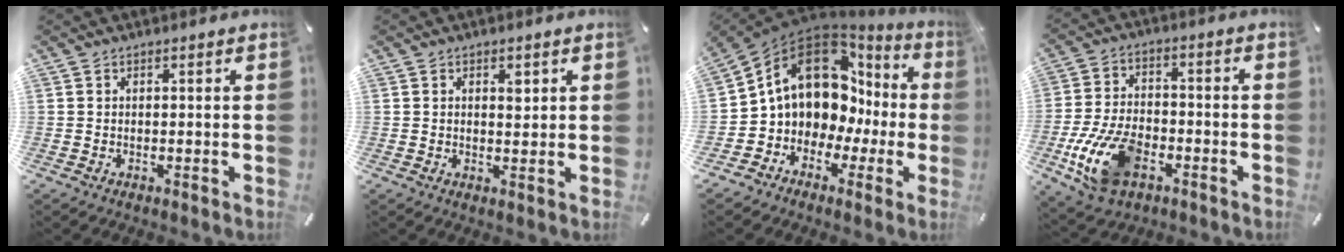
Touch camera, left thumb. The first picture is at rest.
{"total": 2.4, "force": [0.9, 1.4, 1.7], "torque": [-0.013, -0.006, 0.010]}
{"total": 13.8, "force": [5.1, 10.8, 7.0], "torque": [-0.119, -0.043, 0.096]}
{"total": 14.0, "force": [-5.8, 8.5, 9.4], "torque": [-0.198, 0.023, -0.100]}